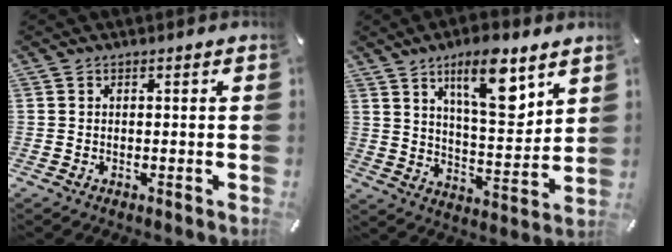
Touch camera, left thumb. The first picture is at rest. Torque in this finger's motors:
{"motor_torque": [2.53, 2.39, 1.38, -1.39, 0.46]}